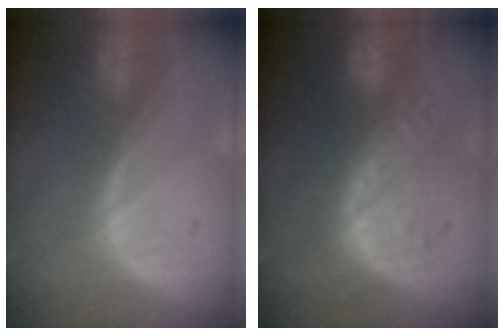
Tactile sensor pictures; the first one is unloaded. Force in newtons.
{"total": 8.8, "press": 8.6, "slide": 1.6}